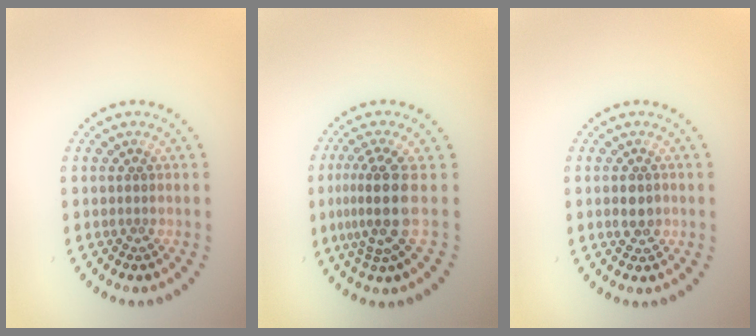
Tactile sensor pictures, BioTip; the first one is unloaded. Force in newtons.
{"total": 4.1, "press": 3.1, "slide": 2.7}
{"total": 1.6, "press": 1.6, "slide": 0.0}